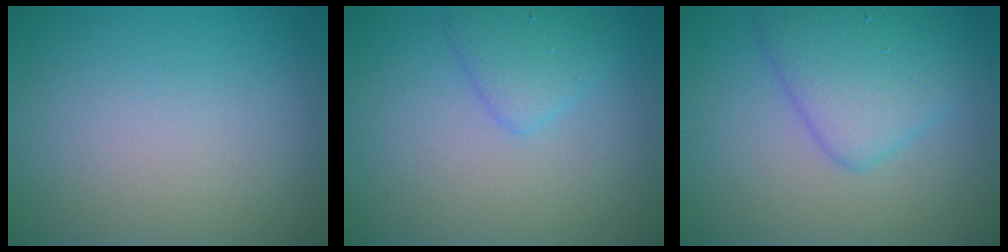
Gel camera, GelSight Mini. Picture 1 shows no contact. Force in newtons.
{"total": 2.3, "press": 2.3, "slide": 0.0}
{"total": 4.5, "press": 4.5, "slide": 0.2}